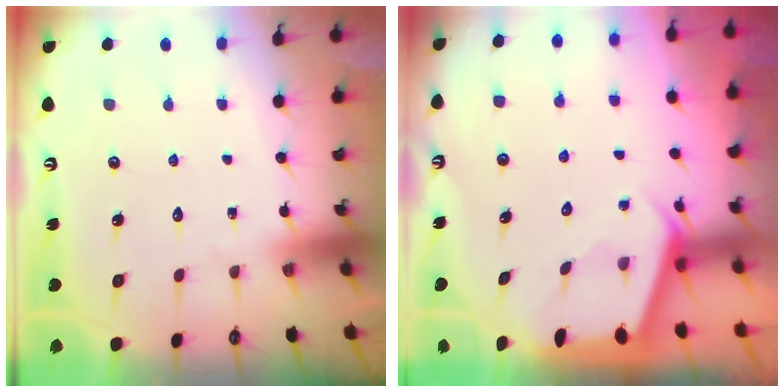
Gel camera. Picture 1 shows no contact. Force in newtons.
{"total": 2.7, "press": 2.7, "slide": 0.2}